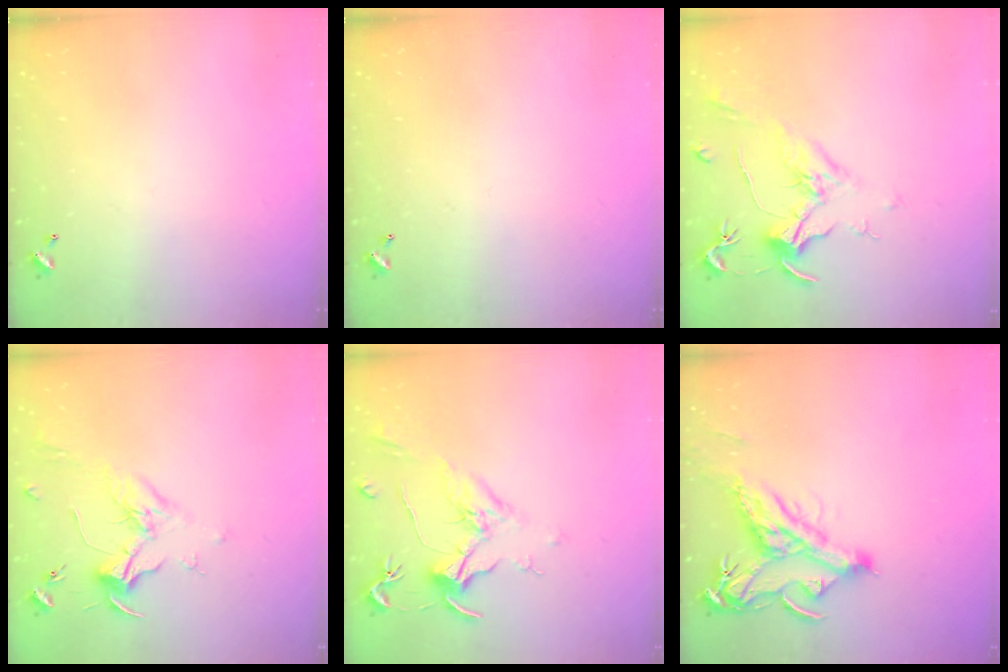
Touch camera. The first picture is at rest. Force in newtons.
{"total": 0.0}
{"total": 1.8, "press": 1.6, "slide": 0.9}
{"total": 1.8, "press": 1.6, "slide": 0.7}
{"total": 1.9, "press": 1.7, "slide": 0.9}
{"total": 8.6, "press": 8.4, "slide": 1.8}